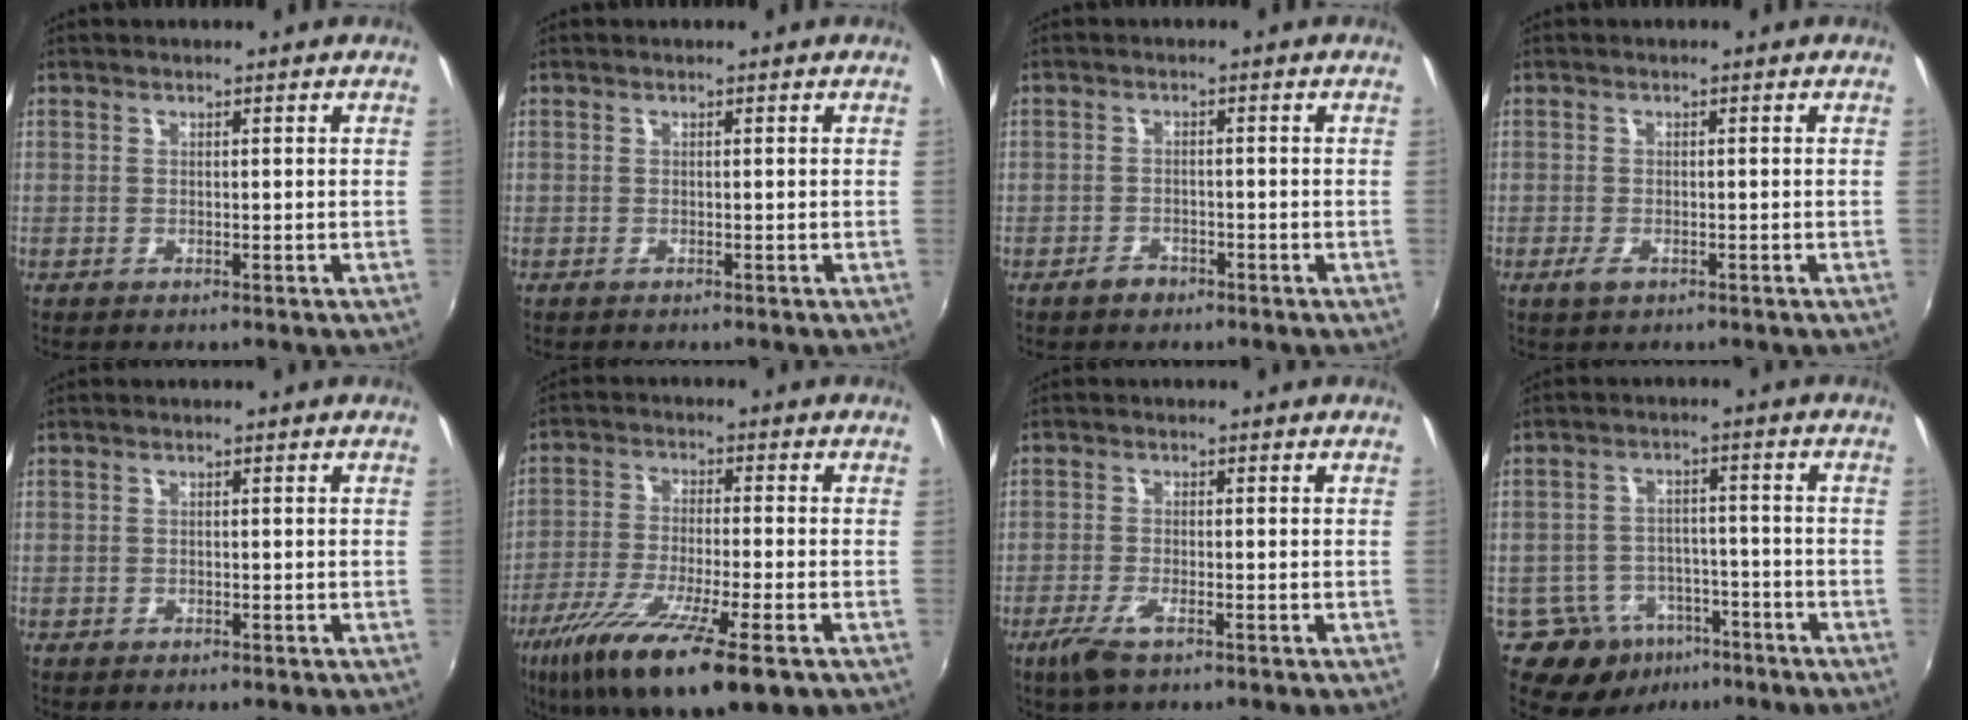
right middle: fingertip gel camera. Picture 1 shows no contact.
{"total": 0.0}
{"total": 2.3, "force": [-1.8, 1.4, 0.5], "torque": [-0.012, 0.002, -0.028]}
{"total": 1.9, "force": [-1.1, 0.9, 1.2], "torque": [-0.025, -0.003, -0.021]}
{"total": 0.7, "force": [-0.4, 0.5, 0.1], "torque": [-0.003, -0.002, -0.007]}
{"total": 17.2, "force": [-9.9, 3.4, 13.6], "torque": [-0.265, -0.057, -0.178]}
{"total": 4.5, "force": [-2.8, 1.2, 3.3], "torque": [-0.082, -0.010, -0.054]}
{"total": 10.0, "force": [-6.2, 7.2, 3.2], "torque": [-0.070, 0.015, -0.078]}